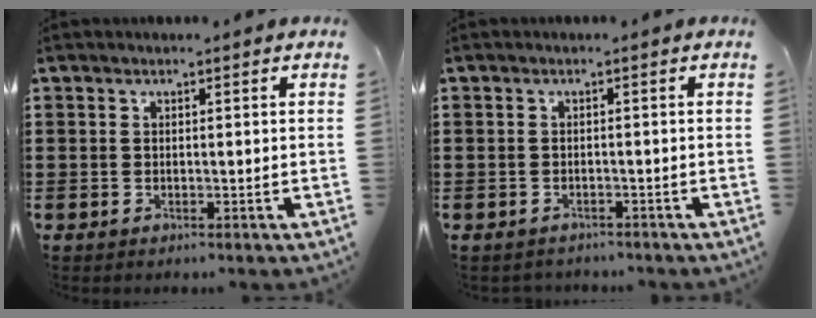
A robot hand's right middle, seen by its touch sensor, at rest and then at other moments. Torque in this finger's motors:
{"motor_torque": [-0.04, -0.08, -0.01, -0.02]}